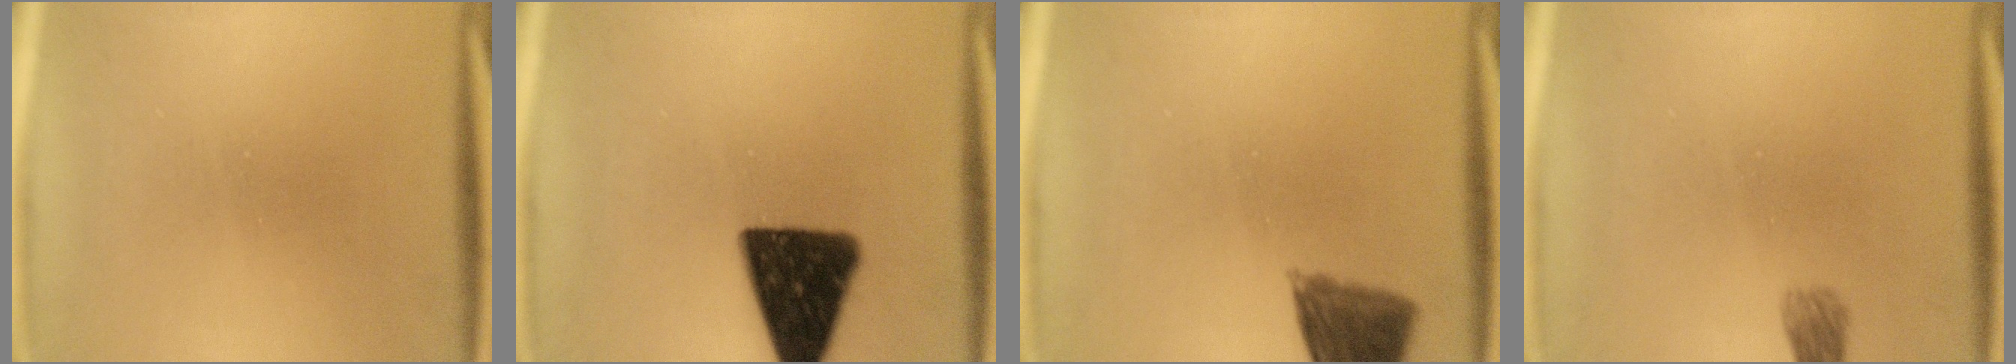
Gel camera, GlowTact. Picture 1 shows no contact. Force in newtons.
{"total": 15.4}
{"total": 7.7}
{"total": 2.3}